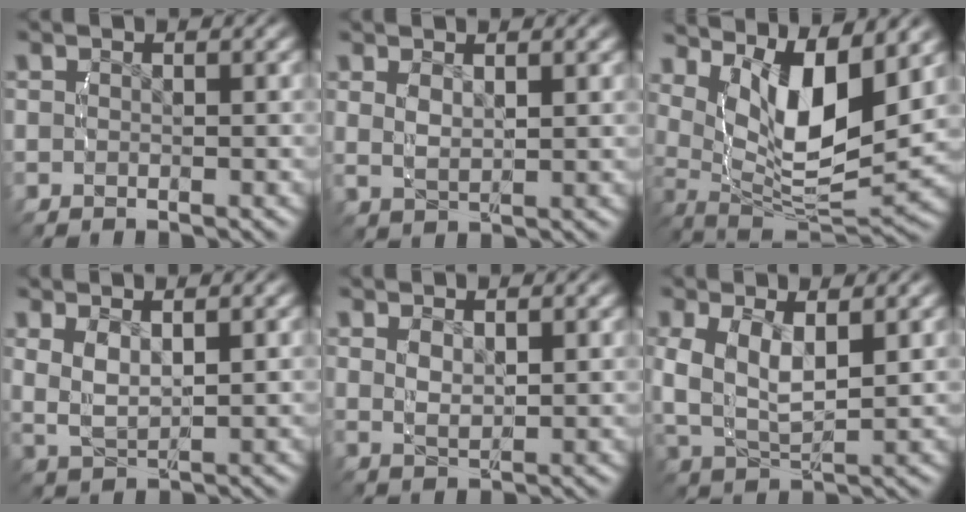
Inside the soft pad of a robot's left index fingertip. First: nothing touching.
{"total": 2.3, "force": [1.2, 0.8, 1.7], "torque": [-0.037, 0.000, 0.025]}
{"total": 12.4, "force": [2.6, 7.2, 9.7], "torque": [-0.181, -0.032, 0.056]}
{"total": 4.3, "force": [1.3, 2.8, 2.9], "torque": [-0.074, -0.008, 0.029]}
{"total": 2.2, "force": [1.1, 0.7, 1.7], "torque": [-0.031, -0.002, 0.025]}
{"total": 6.4, "force": [0.9, 4.3, 4.6], "torque": [-0.112, -0.020, 0.026]}